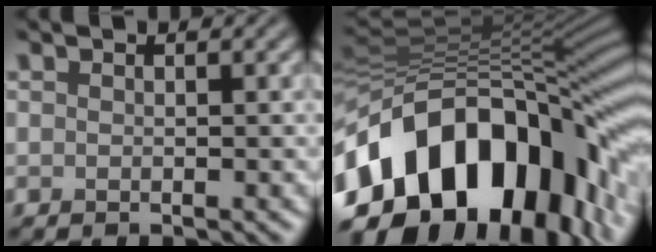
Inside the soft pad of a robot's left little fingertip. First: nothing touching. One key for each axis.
{"total": 18.2, "fx": -7.0, "fy": 11.1, "fz": 12.7, "tx": -0.226, "ty": 0.000, "tz": -0.111}